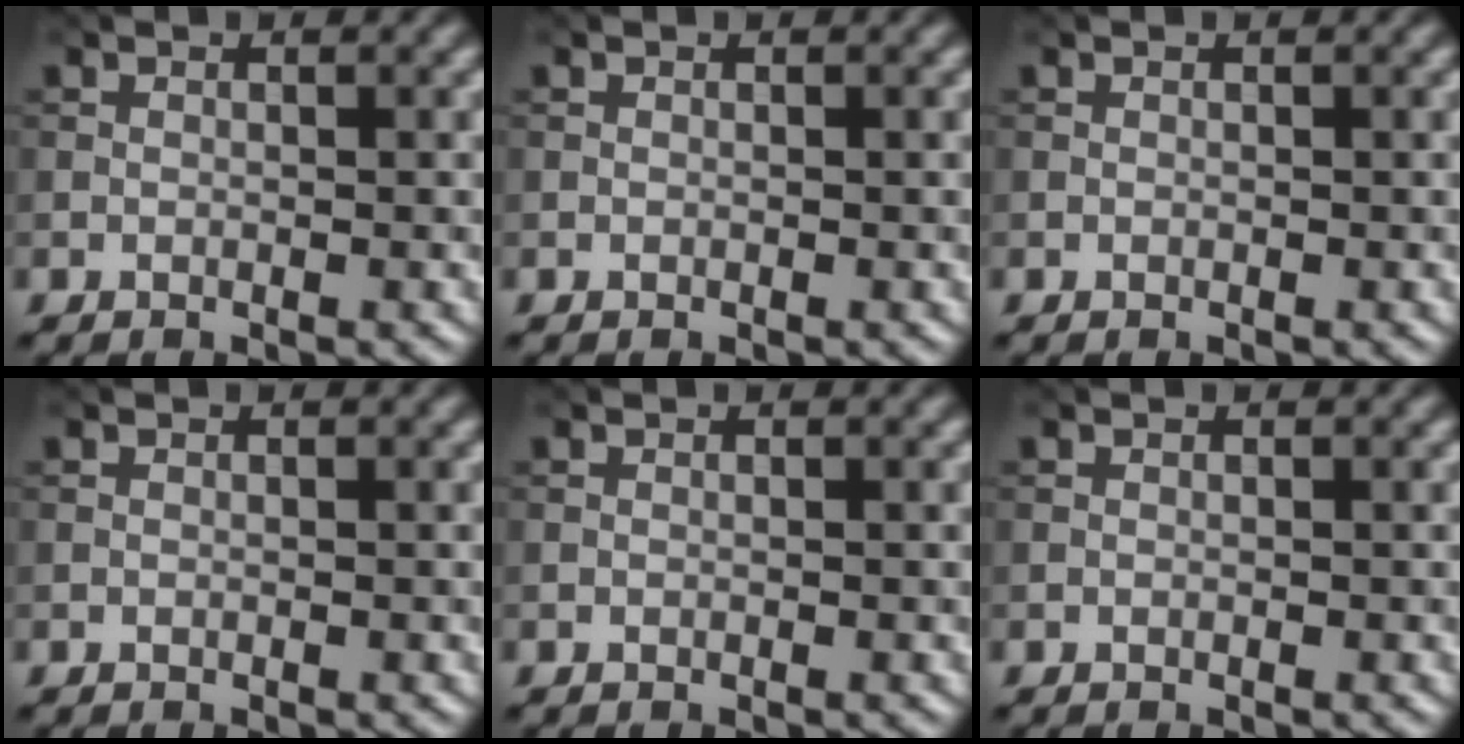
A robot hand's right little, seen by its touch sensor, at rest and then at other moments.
{"total": 0.0}
{"total": 0.0}
{"total": 0.0}
{"total": 0.0}
{"total": 0.0}